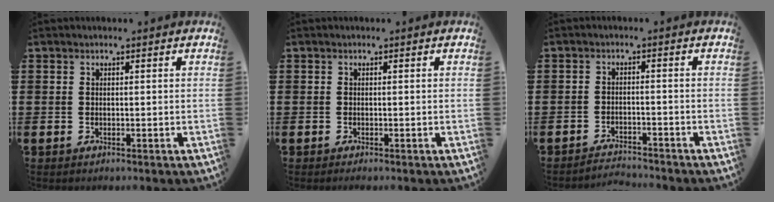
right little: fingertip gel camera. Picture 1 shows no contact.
{"total": 0.0}
{"total": 2.2, "force": [-2.2, 0.0, -0.1], "torque": [-0.004, 0.005, -0.048]}